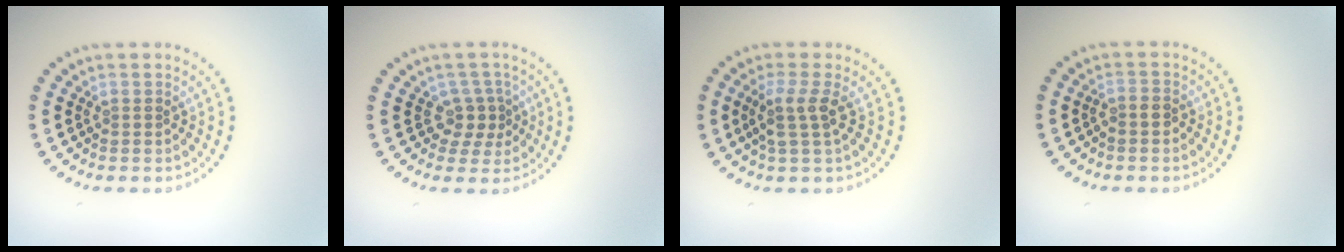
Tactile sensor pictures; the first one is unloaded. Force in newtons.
{"total": 2.3, "press": 1.8, "slide": 1.5}
{"total": 2.5, "press": 2.0, "slide": 1.6}
{"total": 1.0, "press": 0.8, "slide": 0.7}